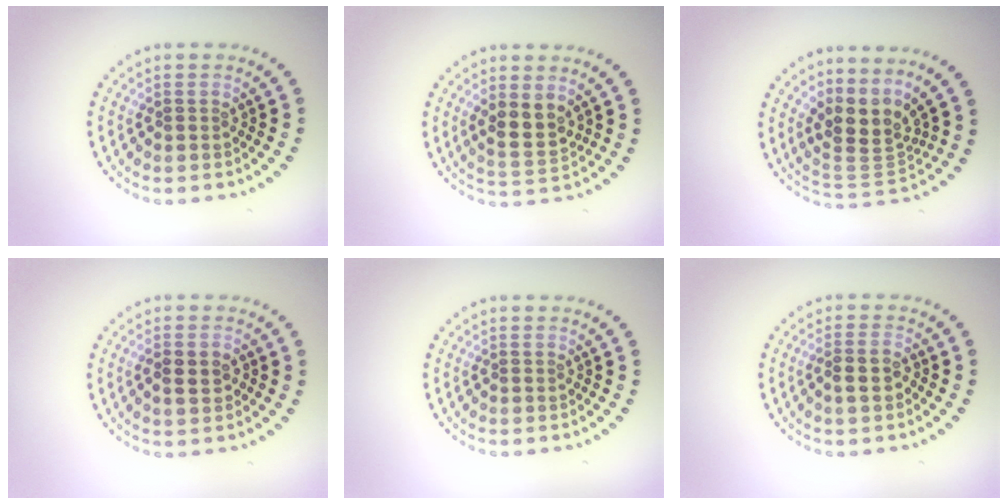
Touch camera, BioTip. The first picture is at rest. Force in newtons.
{"total": 2.9, "press": 2.7, "slide": 1.1}
{"total": 3.5, "press": 2.5, "slide": 2.5}
{"total": 2.2, "press": 2.2, "slide": 0.2}
{"total": 0.0}
{"total": 2.4, "press": 2.3, "slide": 0.8}